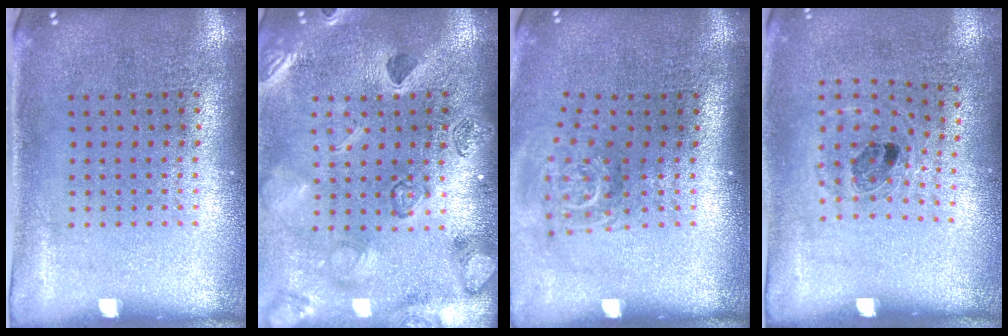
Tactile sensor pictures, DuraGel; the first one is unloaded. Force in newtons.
{"total": 2.4, "press": 2.4, "slide": 0.3}
{"total": 1.8, "press": 1.3, "slide": 1.2}
{"total": 1.0, "press": 0.9, "slide": 0.6}